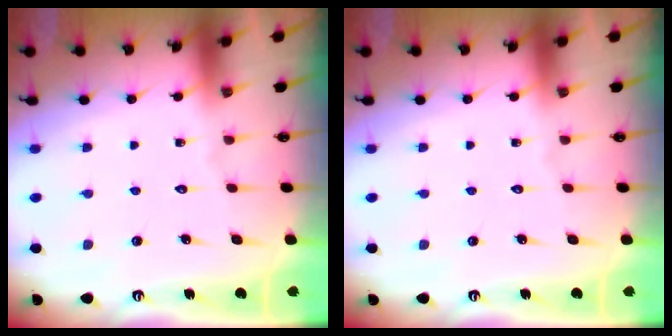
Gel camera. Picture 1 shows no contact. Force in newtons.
{"total": 0.0}